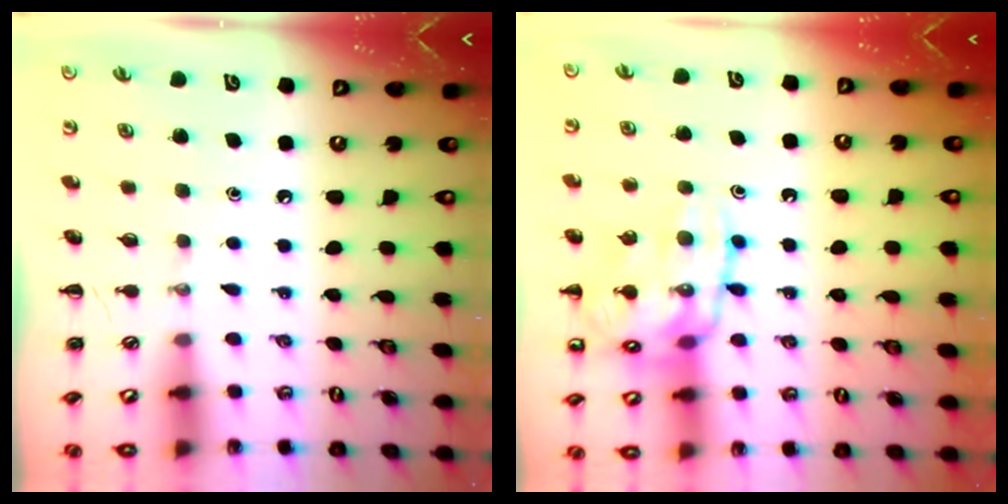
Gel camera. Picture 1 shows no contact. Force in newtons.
{"total": 15.9, "press": 15.9, "slide": 1.7}